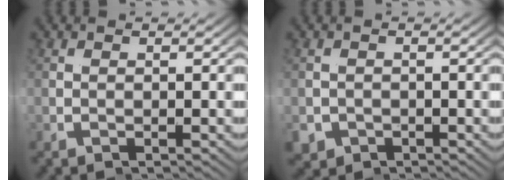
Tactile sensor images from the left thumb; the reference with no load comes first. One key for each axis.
{"total": 2.4, "fx": -0.9, "fy": 2.2, "fz": 0.2, "tx": -0.008, "ty": -0.019, "tz": -0.003}